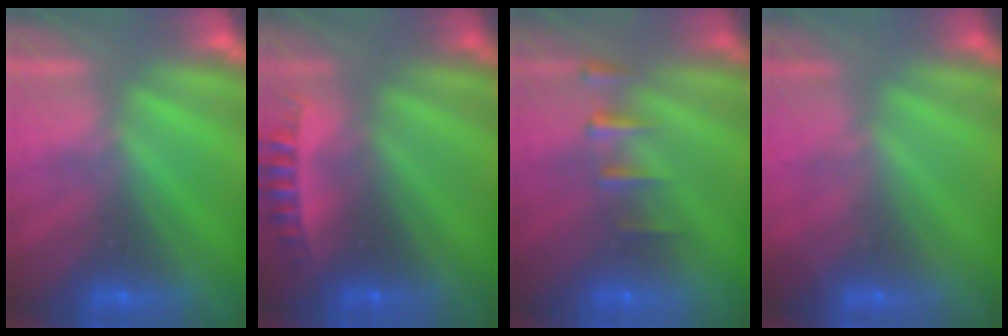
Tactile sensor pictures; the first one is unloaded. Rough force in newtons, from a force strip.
{"total": 2.4}
{"total": 2.3}
{"total": 1.8}